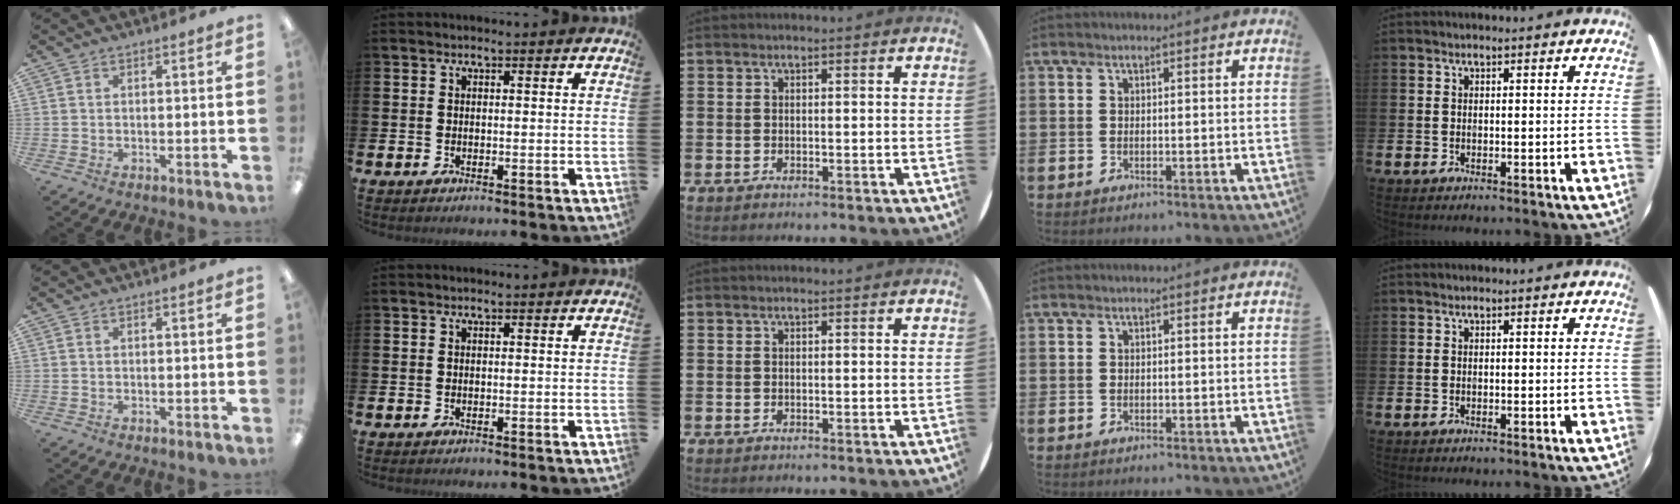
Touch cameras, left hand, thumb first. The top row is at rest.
{}